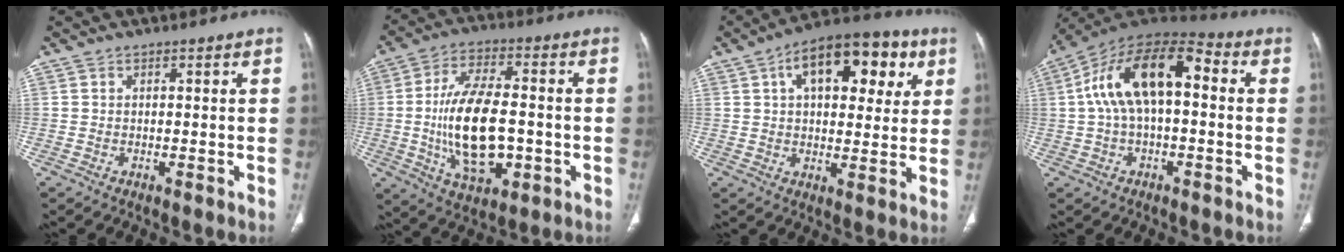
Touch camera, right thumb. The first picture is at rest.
{"total": 17.5, "force": [-2.1, 8.7, 15.0], "torque": [-0.263, 0.008, -0.029]}
{"total": 18.4, "force": [6.8, 9.6, 14.1], "torque": [-0.161, 0.008, 0.095]}
{"total": 17.1, "force": [1.9, 8.5, 14.7], "torque": [-0.255, 0.051, 0.024]}